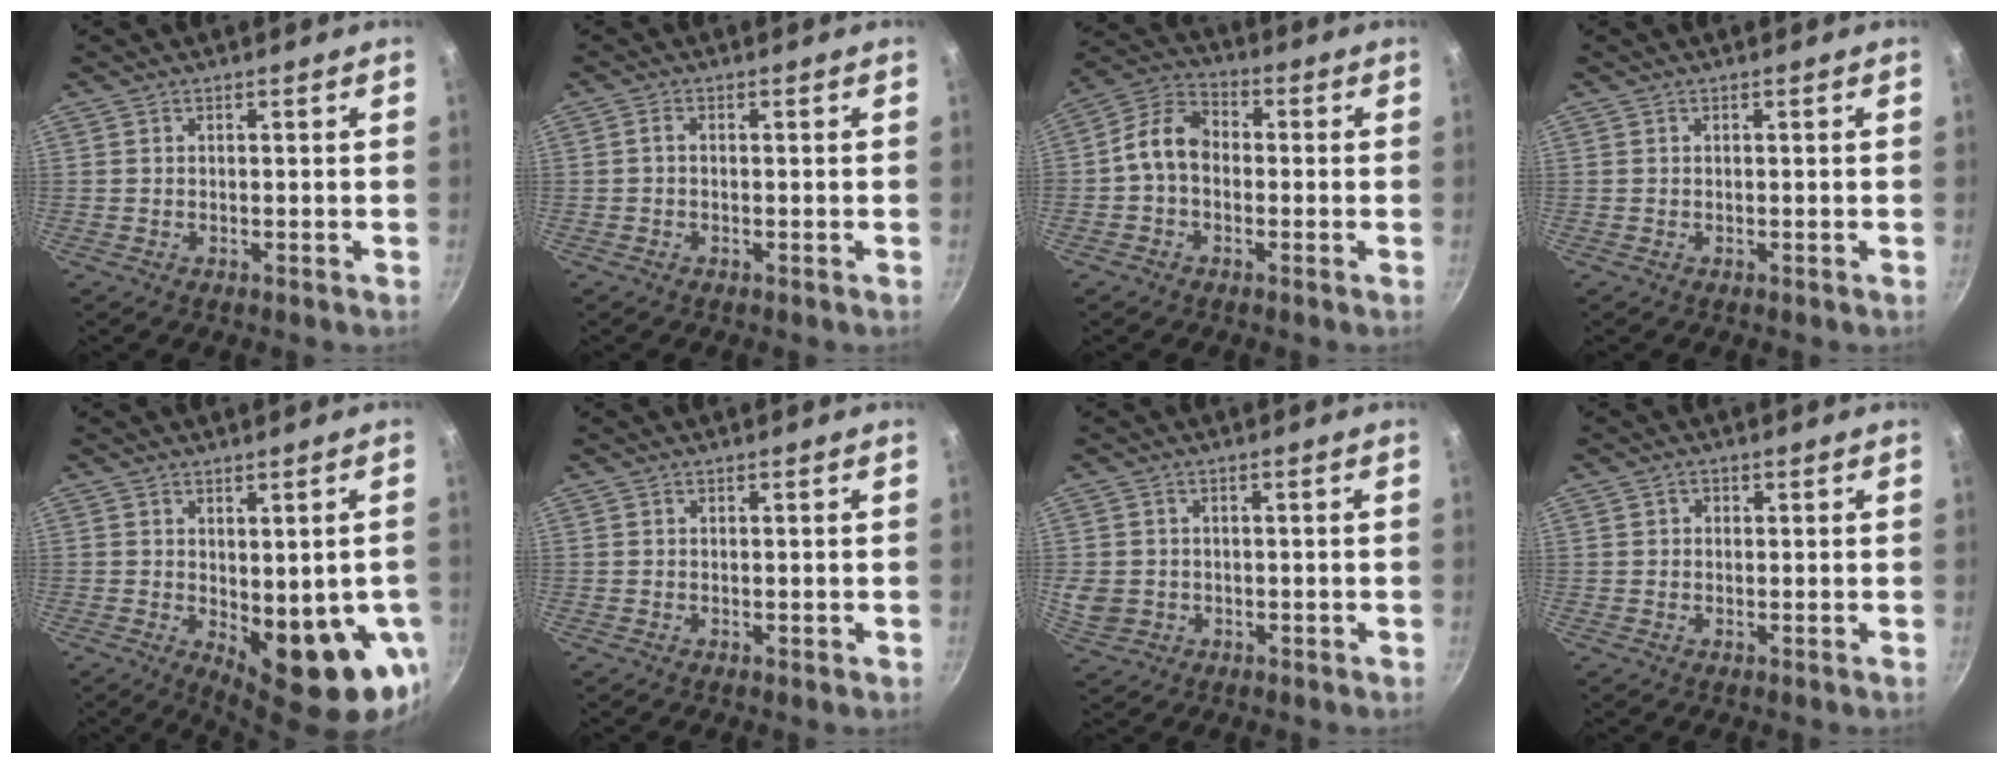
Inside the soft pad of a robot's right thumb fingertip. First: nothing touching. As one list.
[{"total": 1.2, "force": [-0.2, 0.5, 1.0], "torque": [-0.029, 0.007, -0.006]}, {"total": 8.4, "force": [-0.7, 6.1, 5.7], "torque": [-0.089, 0.031, -0.035]}, {"total": 0.0}, {"total": 13.9, "force": [-2.3, 5.6, 12.5], "torque": [-0.131, -0.018, -0.014]}, {"total": 0.5, "force": [0.0, 0.2, 0.5], "torque": [-0.004, 0.000, 0.000]}, {"total": 5.0, "force": [-0.4, 4.5, 2.3], "torque": [-0.038, 0.002, 0.001]}, {"total": 1.4, "force": [0.3, 1.2, 0.5], "torque": [-0.002, -0.001, 0.002]}]